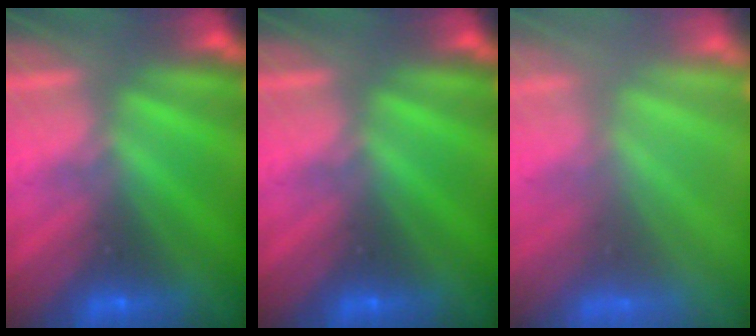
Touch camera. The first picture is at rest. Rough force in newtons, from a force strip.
{"total": 0.0}
{"total": 8.6}